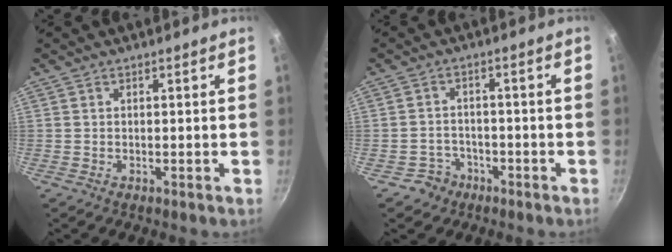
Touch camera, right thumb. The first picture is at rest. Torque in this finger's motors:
{"motor_torque": [0.58, -0.26, -0.06, -0.32, 0.01]}